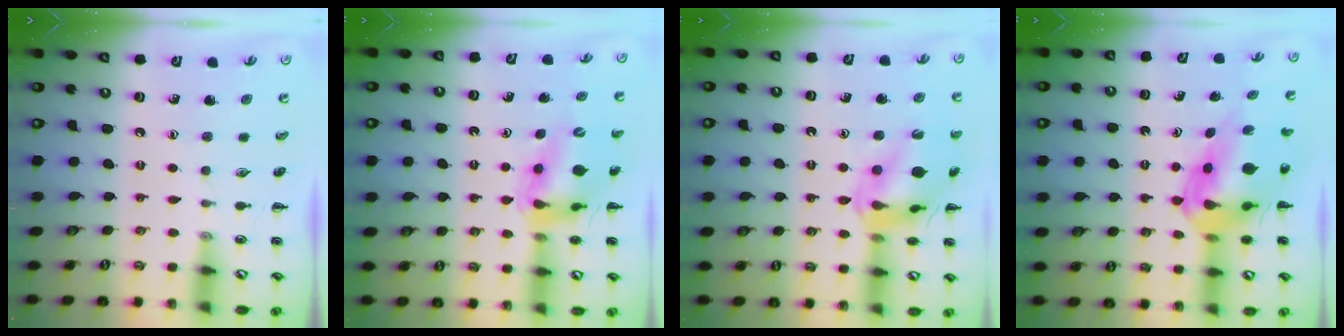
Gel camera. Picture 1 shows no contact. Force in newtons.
{"total": 13.1, "press": 12.5, "slide": 3.8}
{"total": 16.5, "press": 16.4, "slide": 2.1}
{"total": 10.6, "press": 10.1, "slide": 3.2}